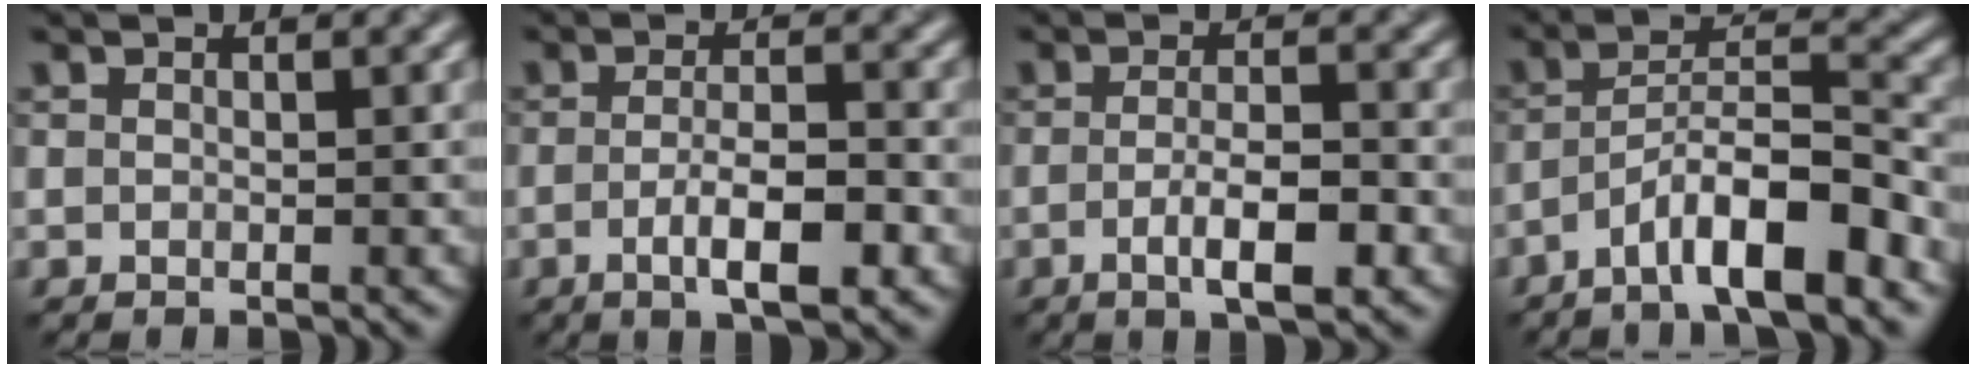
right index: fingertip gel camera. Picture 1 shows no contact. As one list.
[{"total": 4.5, "force": [-1.6, 0.9, 4.1], "torque": [-0.075, 0.000, -0.026]}, {"total": 4.1, "force": [-1.5, 0.8, 3.7], "torque": [-0.069, 0.001, -0.025]}, {"total": 7.5, "force": [-4.5, 1.3, 5.9], "torque": [-0.099, 0.020, -0.079]}]